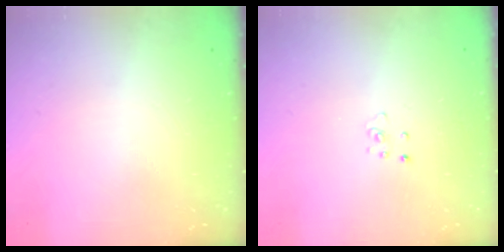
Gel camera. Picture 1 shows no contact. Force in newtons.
{"total": 2.3, "press": 2.3, "slide": 0.2}